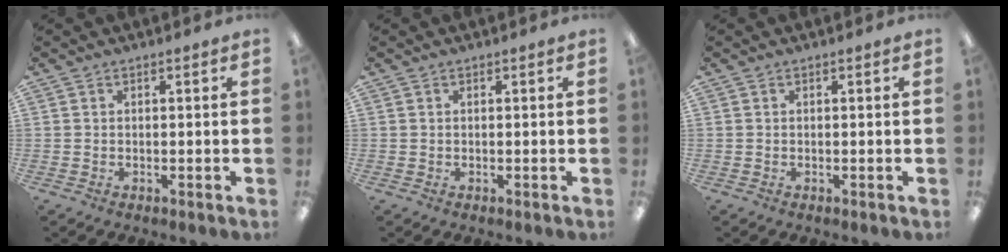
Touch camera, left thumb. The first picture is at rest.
{"total": 0.0}
{"total": 0.0}